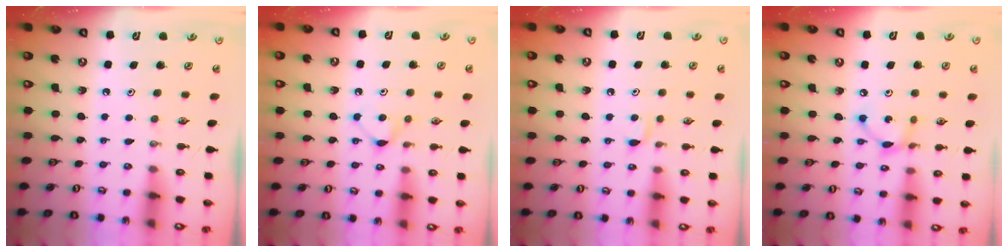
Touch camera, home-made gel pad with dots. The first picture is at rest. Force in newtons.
{"total": 5.5, "press": 5.5, "slide": 0.8}
{"total": 4.0, "press": 3.9, "slide": 0.6}
{"total": 6.2, "press": 6.2, "slide": 0.2}